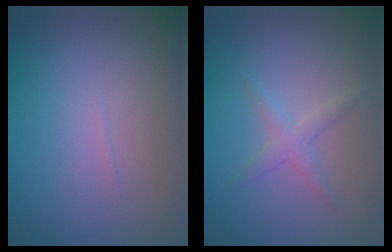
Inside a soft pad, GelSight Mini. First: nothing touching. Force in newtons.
{"total": 1.6, "press": 1.6, "slide": 0.1}